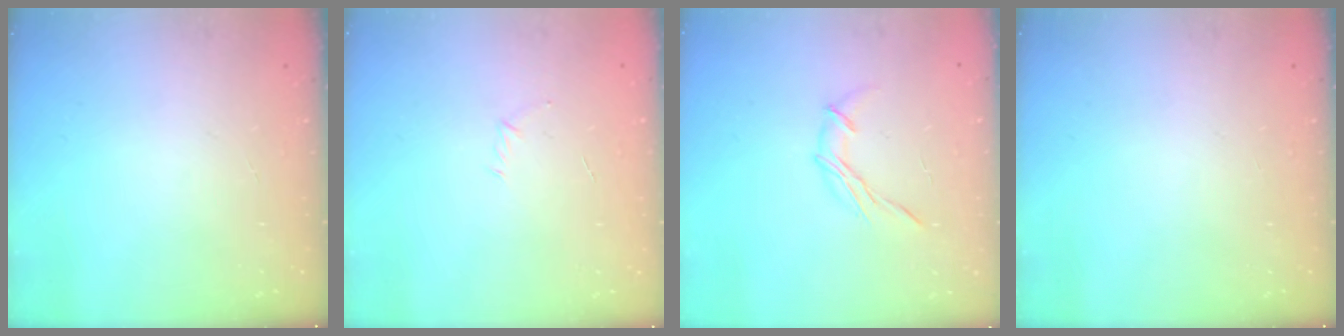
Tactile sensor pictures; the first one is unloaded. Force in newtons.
{"total": 3.5, "press": 3.4, "slide": 0.8}
{"total": 6.3, "press": 6.3, "slide": 0.3}
{"total": 0.0}